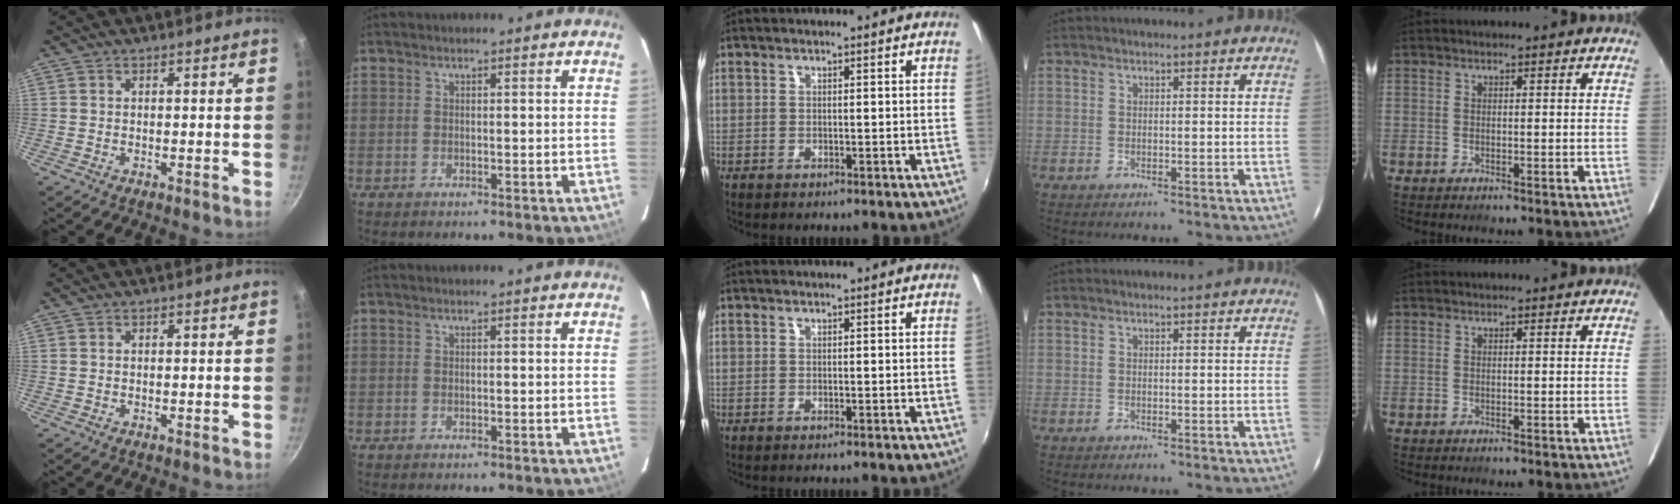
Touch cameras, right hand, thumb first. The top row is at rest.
{}